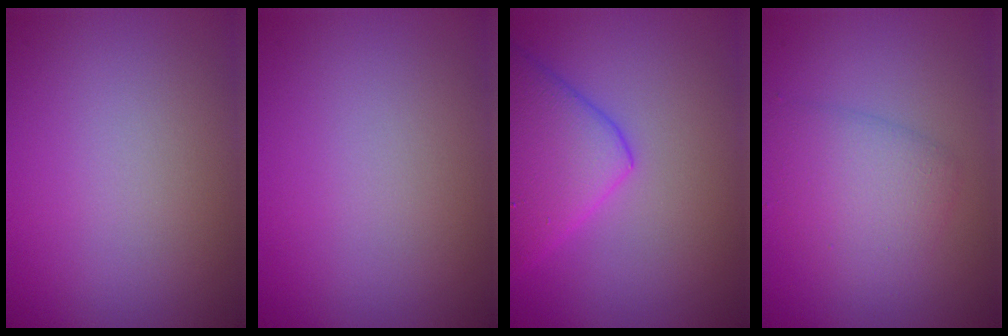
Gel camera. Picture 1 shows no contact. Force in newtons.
{"total": 0.0}
{"total": 5.8, "press": 5.8, "slide": 0.3}
{"total": 3.2, "press": 3.2, "slide": 0.1}